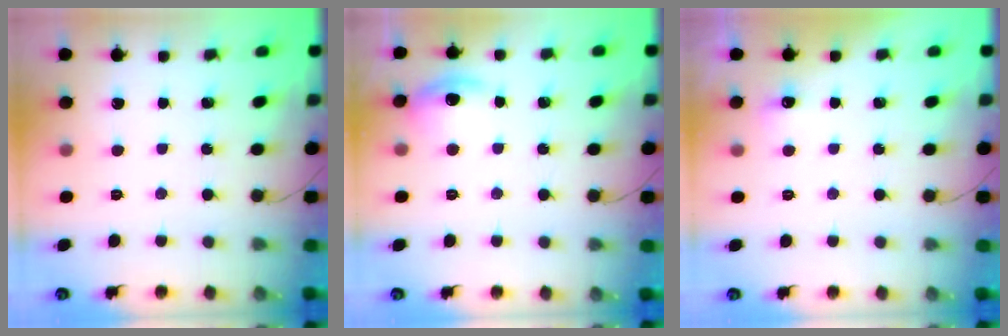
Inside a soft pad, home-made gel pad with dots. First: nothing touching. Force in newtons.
{"total": 10.9, "press": 7.6, "slide": 7.8}
{"total": 4.5, "press": 4.3, "slide": 1.2}